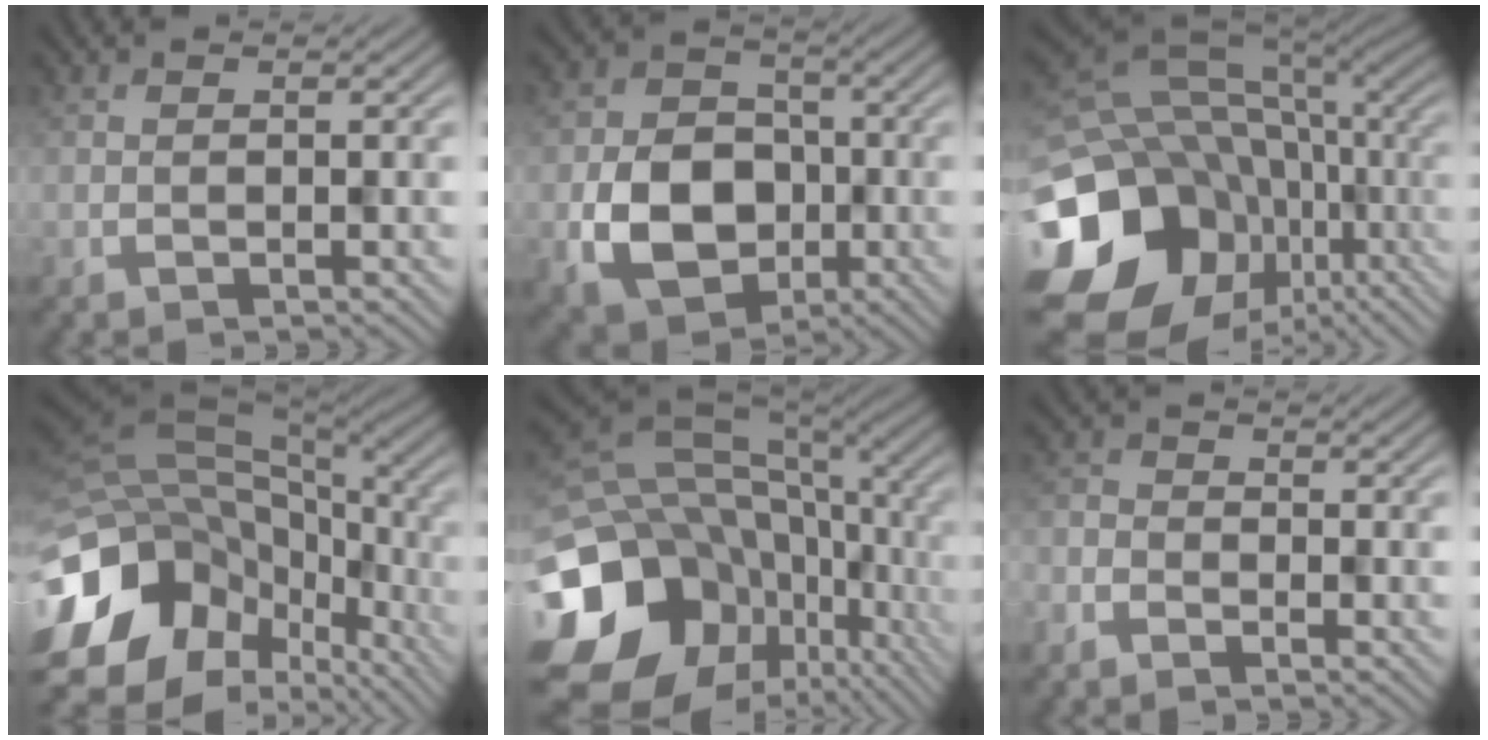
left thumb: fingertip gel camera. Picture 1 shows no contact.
{"total": 9.5, "force": [-2.5, 7.5, 5.3], "torque": [-0.110, -0.016, -0.051]}
{"total": 18.7, "force": [-3.5, 14.3, 11.6], "torque": [-0.270, -0.031, -0.023]}
{"total": 17.4, "force": [-6.4, 12.1, 10.6], "torque": [-0.234, -0.004, -0.085]}
{"total": 20.3, "force": [-4.4, 16.3, 11.3], "torque": [-0.261, -0.029, -0.053]}
{"total": 2.6, "force": [-2.4, 1.1, 0.3], "torque": [-0.002, -0.005, -0.054]}